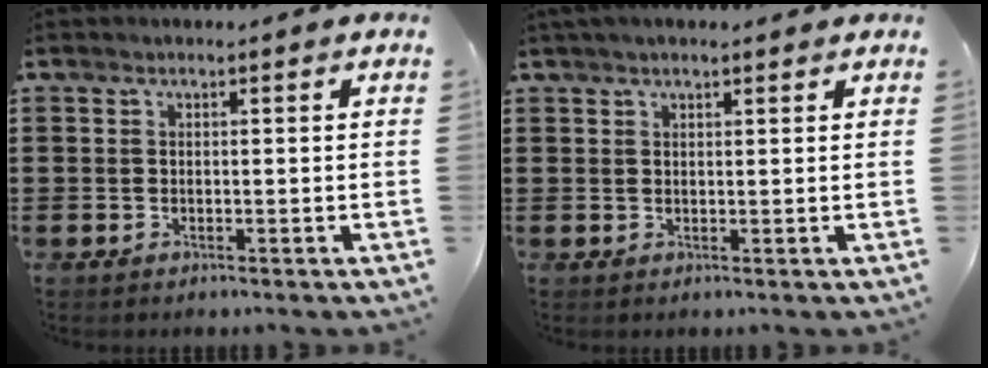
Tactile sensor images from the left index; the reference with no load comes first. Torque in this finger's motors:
{"motor_torque": [0.39, 0.12, 0.56, 0.07]}